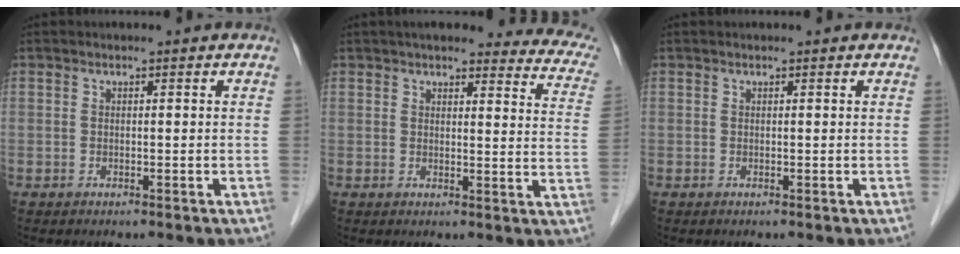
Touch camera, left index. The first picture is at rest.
{"total": 19.4, "force": [17.1, 3.9, 8.3], "torque": [-0.078, -0.020, 0.172]}
{"total": 1.1, "force": [1.0, 0.2, 0.3], "torque": [-0.009, 0.015, 0.011]}